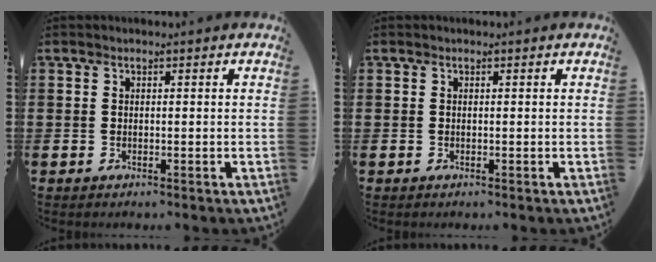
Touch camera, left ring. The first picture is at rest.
{"total": 0.0}